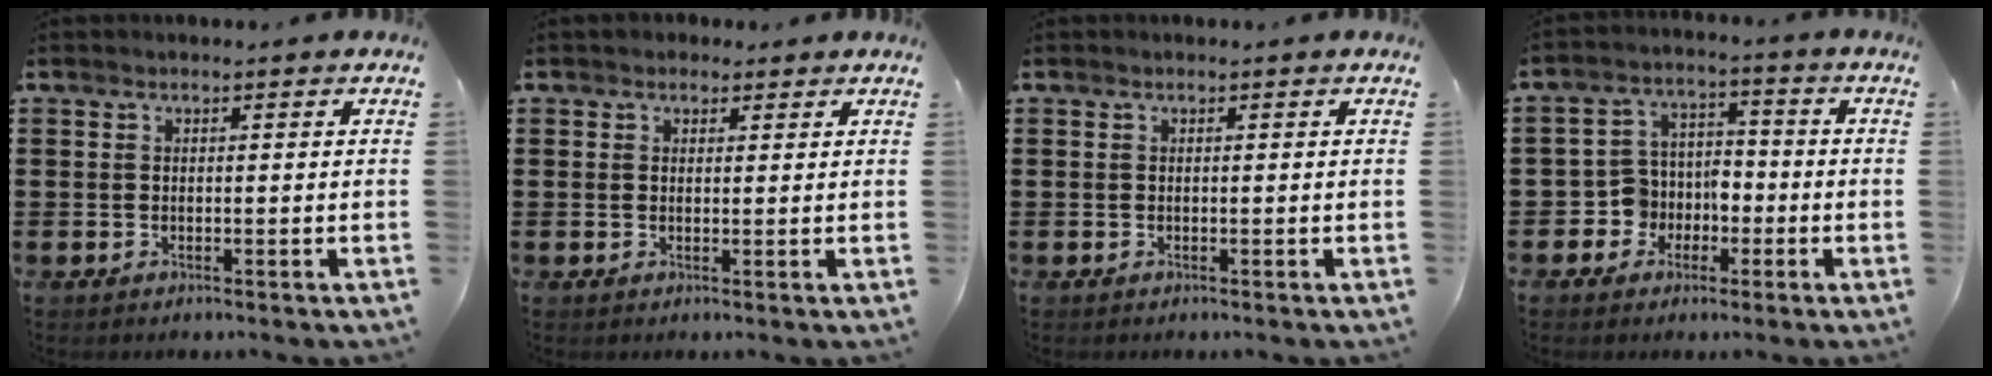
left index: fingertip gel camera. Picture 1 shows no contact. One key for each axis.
{"total": 1.5, "fx": 1.2, "fy": 0.9, "fz": 0.2, "tx": 0.001, "ty": 0.004, "tz": 0.021}
{"total": 0.0}
{"total": 5.5, "fx": -2.3, "fy": 4.9, "fz": 1.2, "tx": -0.044, "ty": 0.010, "tz": -0.047}